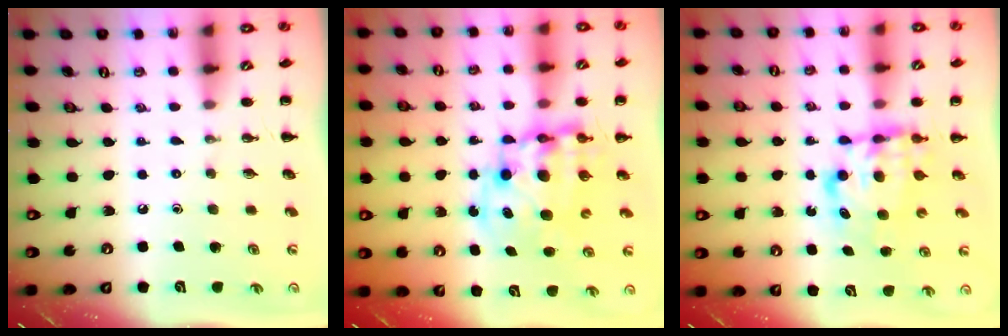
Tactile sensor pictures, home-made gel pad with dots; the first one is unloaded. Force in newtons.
{"total": 12.0, "press": 11.5, "slide": 3.2}
{"total": 6.9, "press": 6.8, "slide": 1.1}